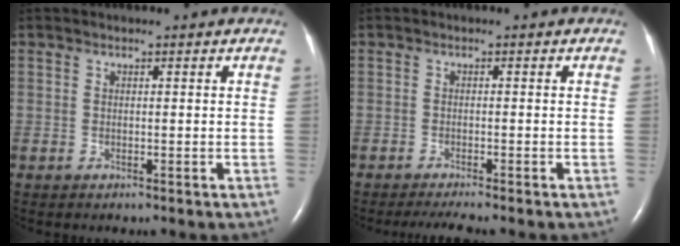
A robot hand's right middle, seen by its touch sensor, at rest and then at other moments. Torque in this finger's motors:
{"motor_torque": [0.81, -0.82, 0.07, 0.07]}